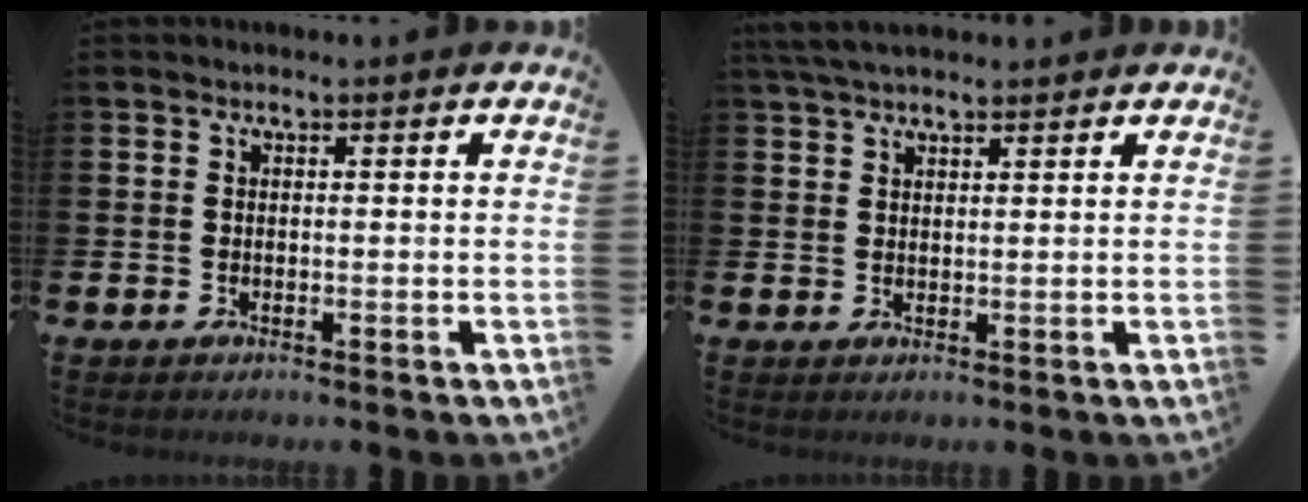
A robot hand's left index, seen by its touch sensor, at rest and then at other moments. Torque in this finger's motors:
{"motor_torque": [0.21, -0.63, 0.68, 0.21]}